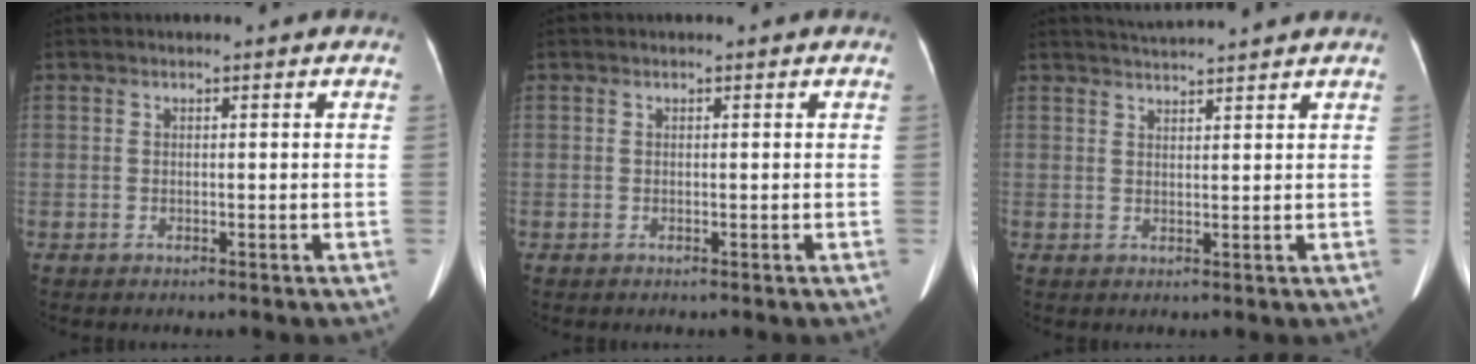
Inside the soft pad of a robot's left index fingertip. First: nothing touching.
{"total": 0.0}
{"total": 5.6, "force": [5.3, -0.9, 1.5], "torque": [-0.025, 0.024, 0.079]}